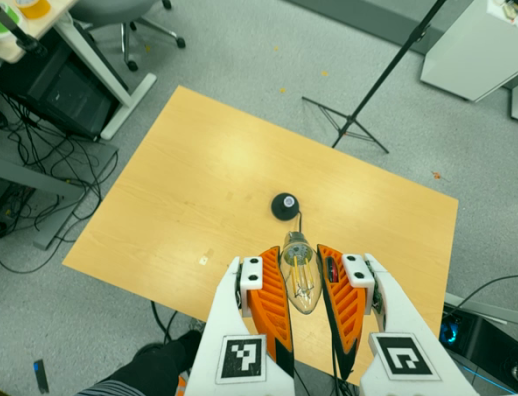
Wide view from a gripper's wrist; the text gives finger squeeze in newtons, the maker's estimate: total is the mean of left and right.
{"total": 20.6, "left": 23.4, "right": 17.8}